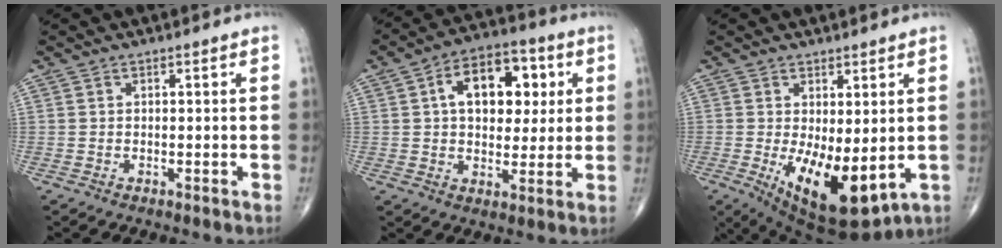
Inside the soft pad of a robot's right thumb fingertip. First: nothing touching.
{"total": 14.4, "force": [3.6, 9.0, 10.7], "torque": [-0.120, 0.009, 0.051]}
{"total": 13.1, "force": [-2.1, 5.6, 11.6], "torque": [-0.181, -0.029, -0.009]}